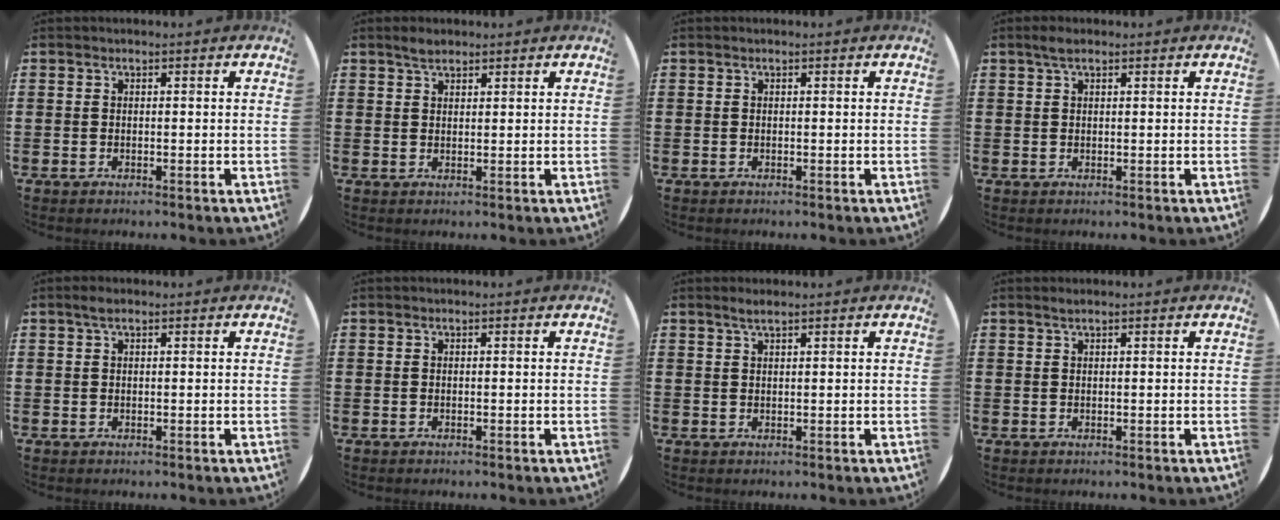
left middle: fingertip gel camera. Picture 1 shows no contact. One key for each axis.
{"total": 1.9, "fx": 1.6, "fy": 0.7, "fz": 0.6, "tx": -0.004, "ty": 0.002, "tz": 0.028}
{"total": 0.0}
{"total": 1.6, "fx": 1.0, "fy": 0.6, "fz": 1.1, "tx": -0.014, "ty": 0.003, "tz": 0.016}
{"total": 1.3, "fx": 0.7, "fy": 0.5, "fz": 0.9, "tx": -0.009, "ty": 0.003, "tz": 0.010}
{"total": 0.0}
{"total": 1.5, "fx": 1.2, "fy": 0.0, "fz": 0.9, "tx": -0.018, "ty": 0.003, "tz": 0.020}
{"total": 0.6, "fx": 0.5, "fy": 0.0, "fz": 0.4, "tx": -0.006, "ty": 0.001, "tz": 0.008}